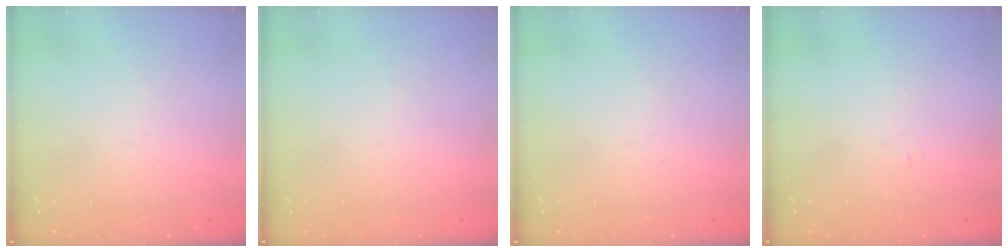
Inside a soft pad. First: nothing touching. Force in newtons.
{"total": 0.0}
{"total": 0.0}
{"total": 3.2, "press": 3.2, "slide": 0.3}